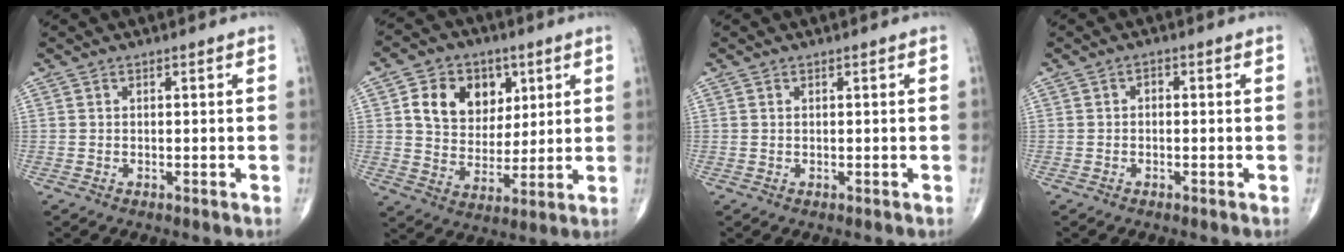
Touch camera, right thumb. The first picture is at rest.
{"total": 13.2, "force": [4.5, 10.3, 7.1], "torque": [-0.072, -0.012, 0.080]}
{"total": 0.0}
{"total": 1.1, "force": [-0.1, 0.8, 0.8], "torque": [-0.006, 0.005, -0.005]}